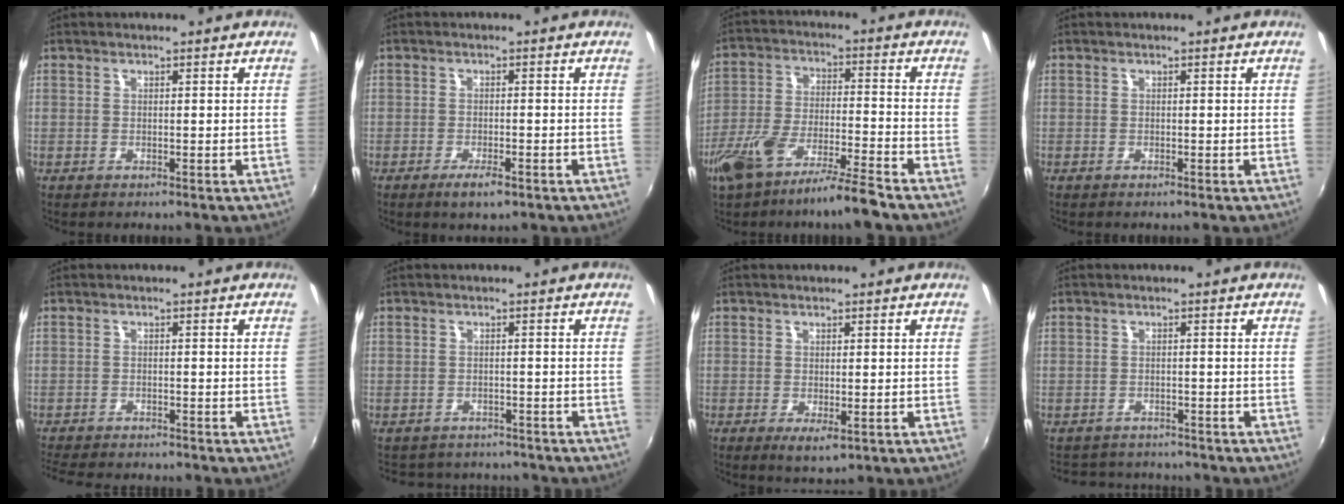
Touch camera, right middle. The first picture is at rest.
{"total": 3.4, "force": [-2.2, 0.9, 2.5], "torque": [-0.056, -0.009, -0.040]}
{"total": 12.2, "force": [-9.2, 1.2, 7.9], "torque": [-0.168, -0.019, -0.165]}
{"total": 0.0}
{"total": 8.3, "force": [-7.6, 1.6, 2.9], "torque": [-0.078, -0.020, -0.121]}
{"total": 6.4, "force": [-5.5, 3.1, 0.9], "torque": [-0.026, 0.007, -0.079]}
{"total": 2.8, "force": [-0.9, 1.1, 2.4], "torque": [-0.042, -0.014, -0.010]}
{"total": 5.9, "force": [-5.4, 2.4, 0.6], "torque": [-0.025, 0.006, -0.082]}